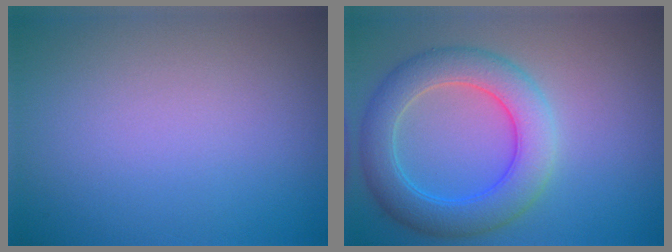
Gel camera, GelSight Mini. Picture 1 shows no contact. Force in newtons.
{"total": 6.0, "press": 6.0, "slide": 0.2}